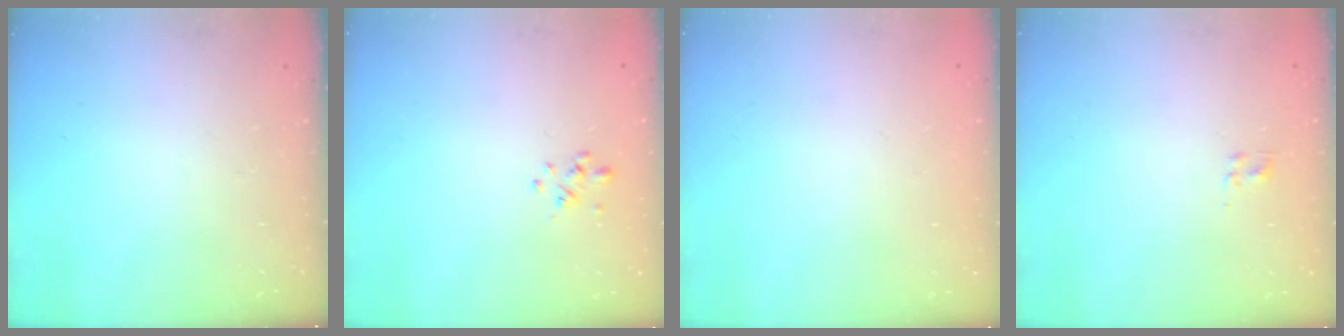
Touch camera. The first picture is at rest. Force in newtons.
{"total": 0.8, "press": 0.7, "slide": 0.5}
{"total": 1.8, "press": 1.8, "slide": 0.2}
{"total": 1.9, "press": 1.5, "slide": 1.1}